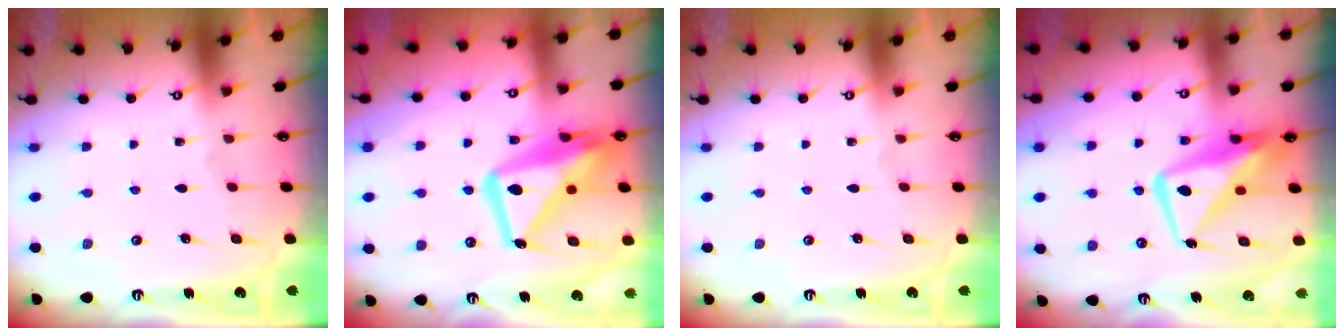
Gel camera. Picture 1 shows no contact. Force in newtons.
{"total": 17.5, "press": 17.4, "slide": 1.7}
{"total": 0.0}
{"total": 13.2, "press": 13.1, "slide": 1.4}